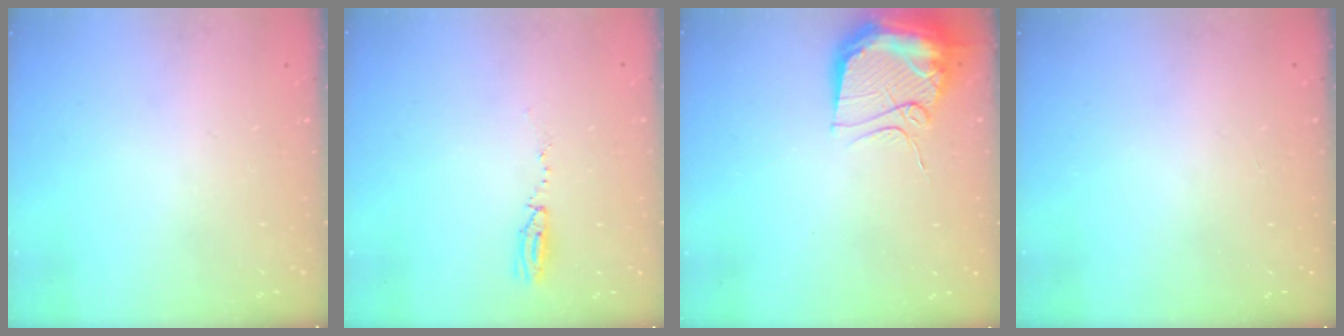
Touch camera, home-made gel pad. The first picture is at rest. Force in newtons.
{"total": 3.2, "press": 2.6, "slide": 1.9}
{"total": 12.2, "press": 12.1, "slide": 1.2}
{"total": 0.0}